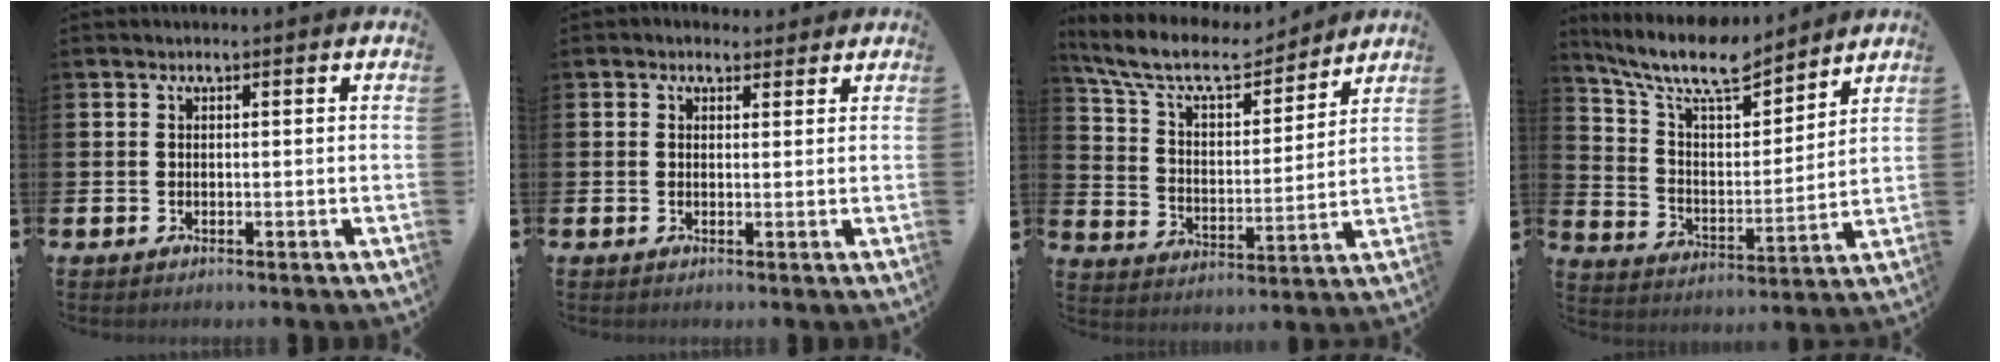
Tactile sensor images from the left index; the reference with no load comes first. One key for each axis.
{"total": 1.6, "fx": 1.4, "fy": 0.9, "fz": 0.1, "tx": 0.005, "ty": 0.002, "tz": 0.022}
{"total": 10.5, "fx": 9.2, "fy": 3.1, "fz": 3.9, "tx": -0.114, "ty": -0.057, "tz": 0.159}
{"total": 10.6, "fx": 9.4, "fy": 2.4, "fz": 4.2, "tx": -0.117, "ty": -0.058, "tz": 0.164}